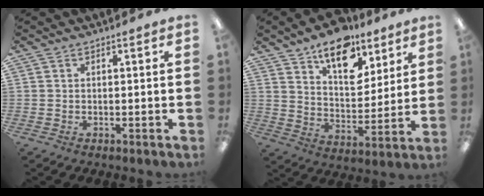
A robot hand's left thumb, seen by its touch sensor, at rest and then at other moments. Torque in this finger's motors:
{"motor_torque": [0.40, 0.52, 1.35, -1.42, 0.07]}